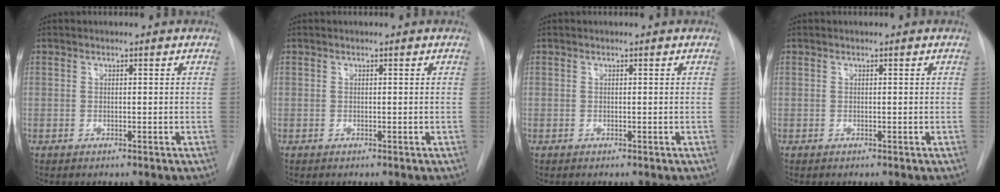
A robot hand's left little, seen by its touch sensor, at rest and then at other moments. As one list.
[{"total": 0.0}, {"total": 0.0}, {"total": 0.0}]